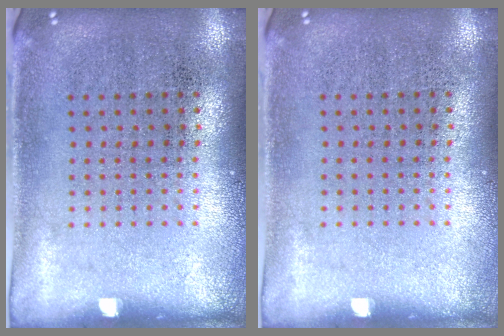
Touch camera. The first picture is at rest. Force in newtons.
{"total": 0.0}